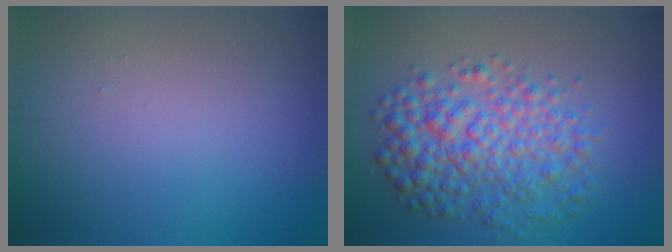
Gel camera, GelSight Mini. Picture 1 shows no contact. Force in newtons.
{"total": 6.1, "press": 6.0, "slide": 0.1}